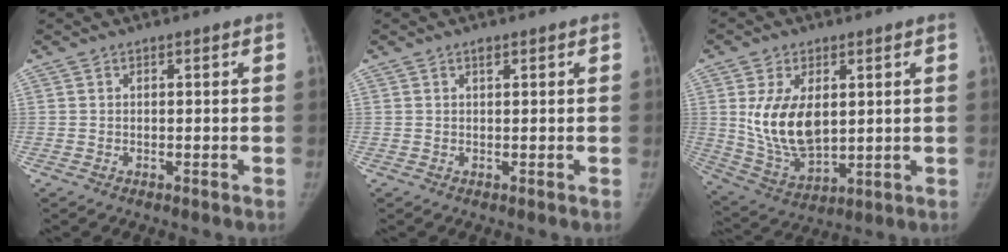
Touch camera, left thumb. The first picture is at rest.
{"total": 0.9, "force": [0.5, 0.4, 0.6], "torque": [-0.007, -0.002, 0.008]}
{"total": 13.1, "force": [2.2, 7.6, 10.4], "torque": [-0.175, -0.018, 0.058]}